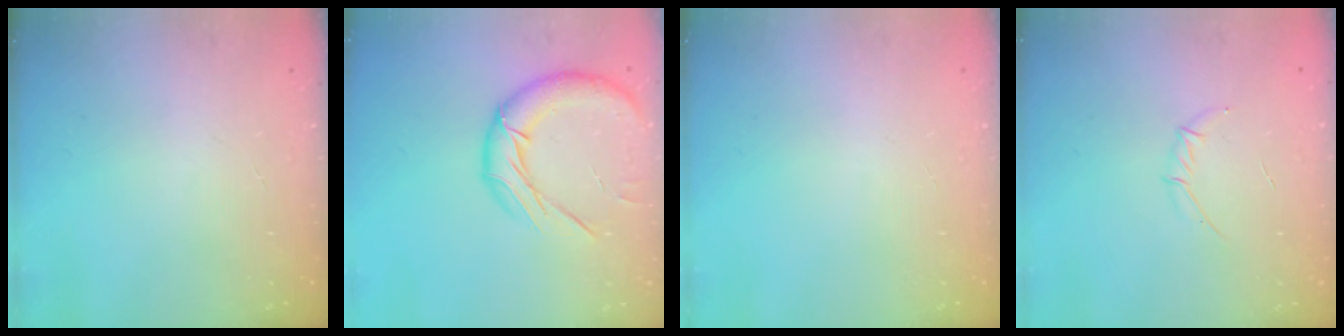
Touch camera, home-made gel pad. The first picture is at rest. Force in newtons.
{"total": 15.6, "press": 15.4, "slide": 2.7}
{"total": 0.0}
{"total": 4.1, "press": 3.9, "slide": 1.0}